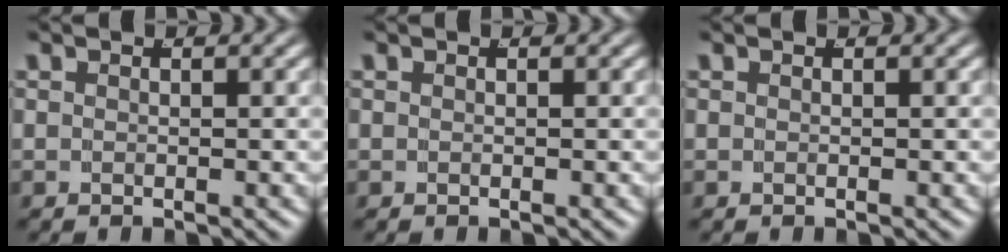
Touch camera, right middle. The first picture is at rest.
{"total": 0.0}
{"total": 0.0}